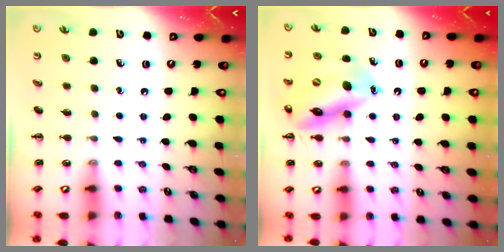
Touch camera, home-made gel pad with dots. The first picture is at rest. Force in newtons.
{"total": 15.9, "press": 15.5, "slide": 3.1}